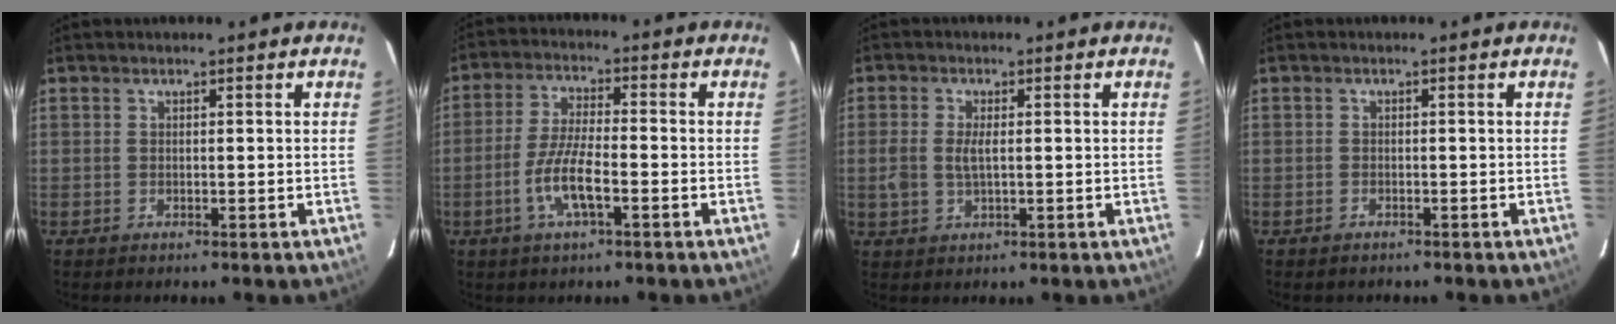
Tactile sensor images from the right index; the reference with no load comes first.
{"total": 8.0, "force": [-3.2, 1.9, 7.0], "torque": [-0.147, -0.001, -0.064]}
{"total": 4.2, "force": [-0.1, 2.1, 3.7], "torque": [-0.077, 0.000, -0.002]}
{"total": 1.0, "force": [-0.9, 0.6, 0.2], "torque": [-0.005, 0.003, -0.014]}